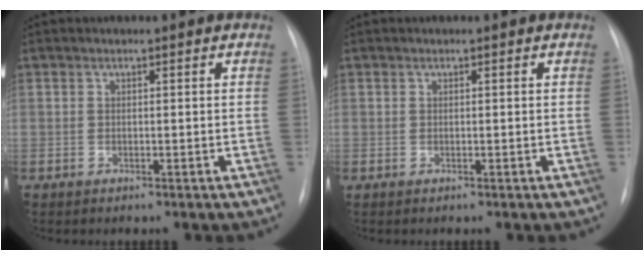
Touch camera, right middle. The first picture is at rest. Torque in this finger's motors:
{"motor_torque": [-1.30, -0.78, -0.01, 0.02]}